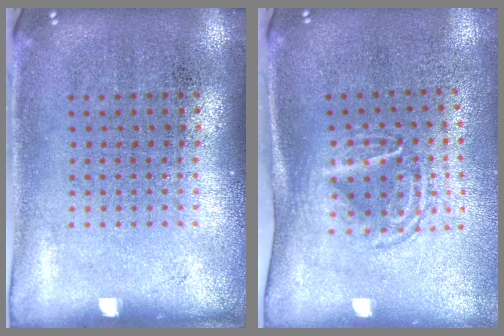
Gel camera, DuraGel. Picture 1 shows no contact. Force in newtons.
{"total": 1.6, "press": 1.2, "slide": 1.1}